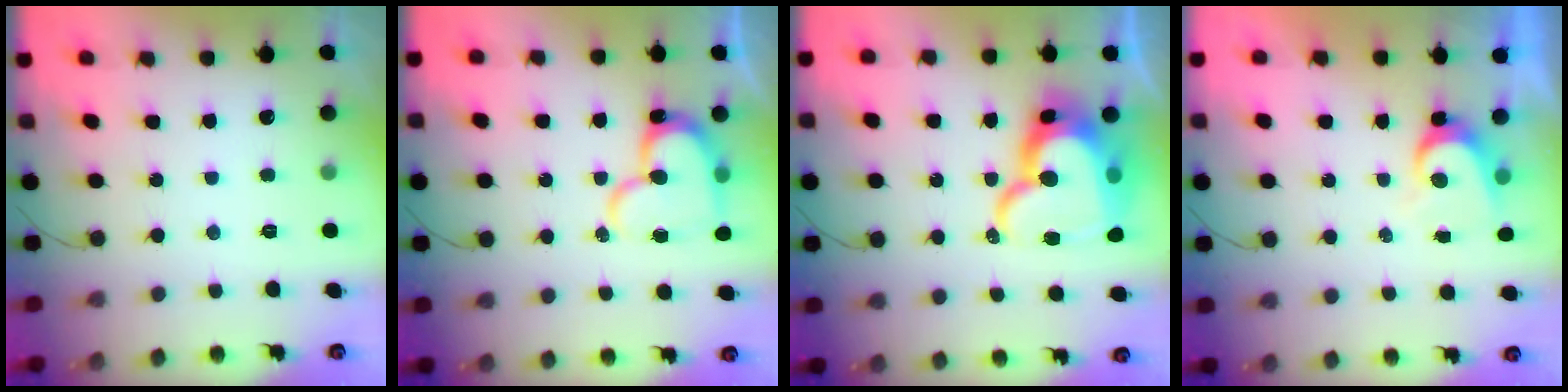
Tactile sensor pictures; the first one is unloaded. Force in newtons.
{"total": 16.2, "press": 16.1, "slide": 1.4}
{"total": 20.7, "press": 20.6, "slide": 2.1}
{"total": 5.0, "press": 5.0, "slide": 0.5}